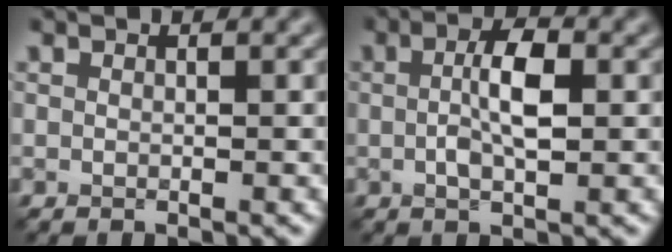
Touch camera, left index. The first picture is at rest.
{"total": 3.9, "force": [0.2, 1.4, 3.6], "torque": [-0.071, 0.003, 0.000]}